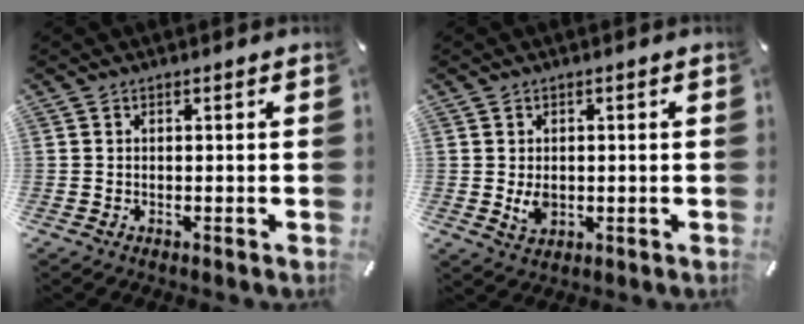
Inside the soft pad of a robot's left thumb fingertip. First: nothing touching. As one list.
[{"total": 3.5, "force": [-0.2, 2.6, 2.3], "torque": [-0.048, -0.005, -0.007]}]